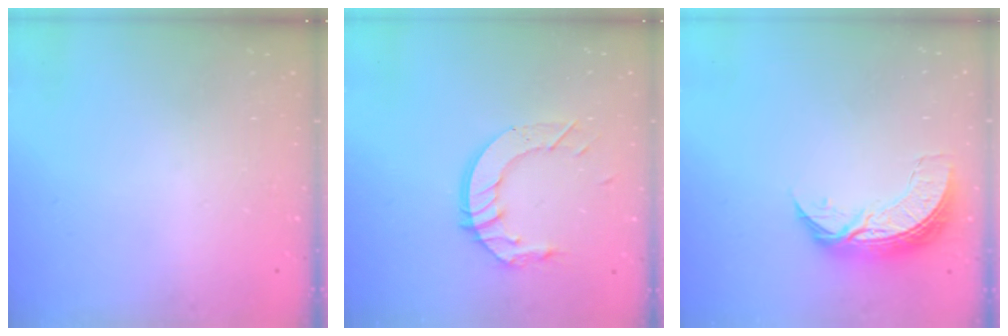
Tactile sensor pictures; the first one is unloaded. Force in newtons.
{"total": 10.6, "press": 10.5, "slide": 1.0}
{"total": 8.6, "press": 8.6, "slide": 0.6}